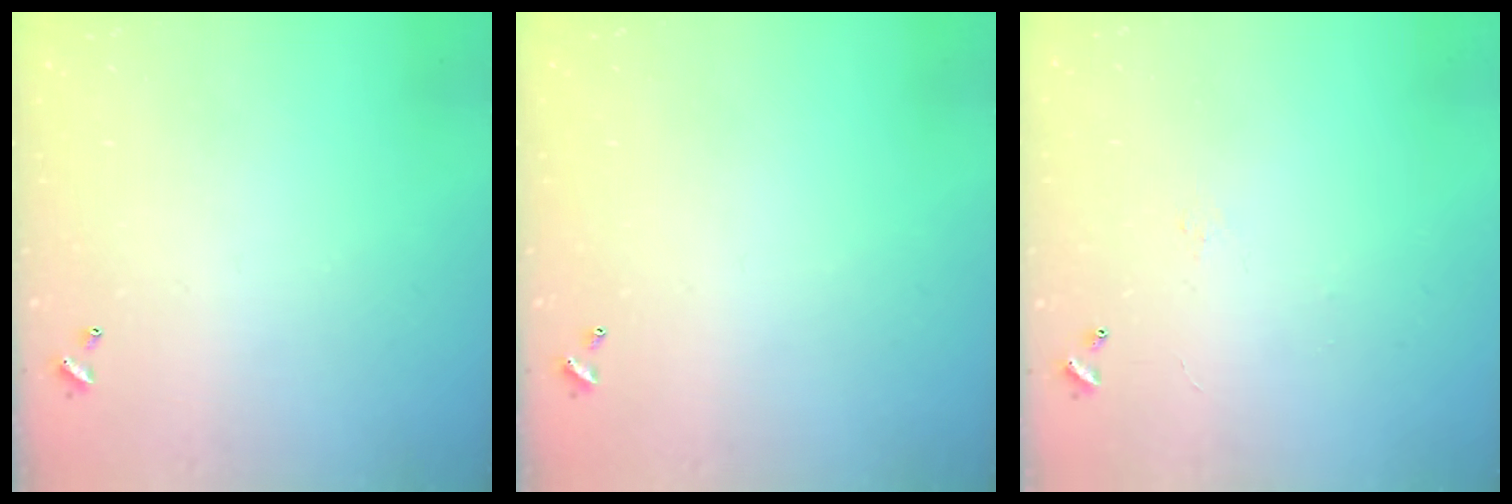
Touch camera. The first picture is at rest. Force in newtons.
{"total": 0.0}
{"total": 0.5, "press": 0.1, "slide": 0.5}